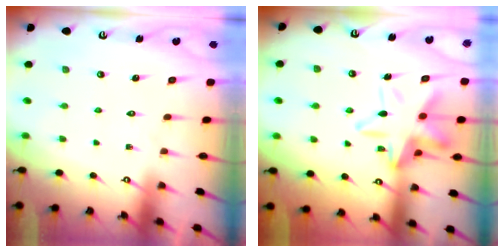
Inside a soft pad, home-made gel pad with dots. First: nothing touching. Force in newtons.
{"total": 13.8, "press": 13.7, "slide": 1.4}